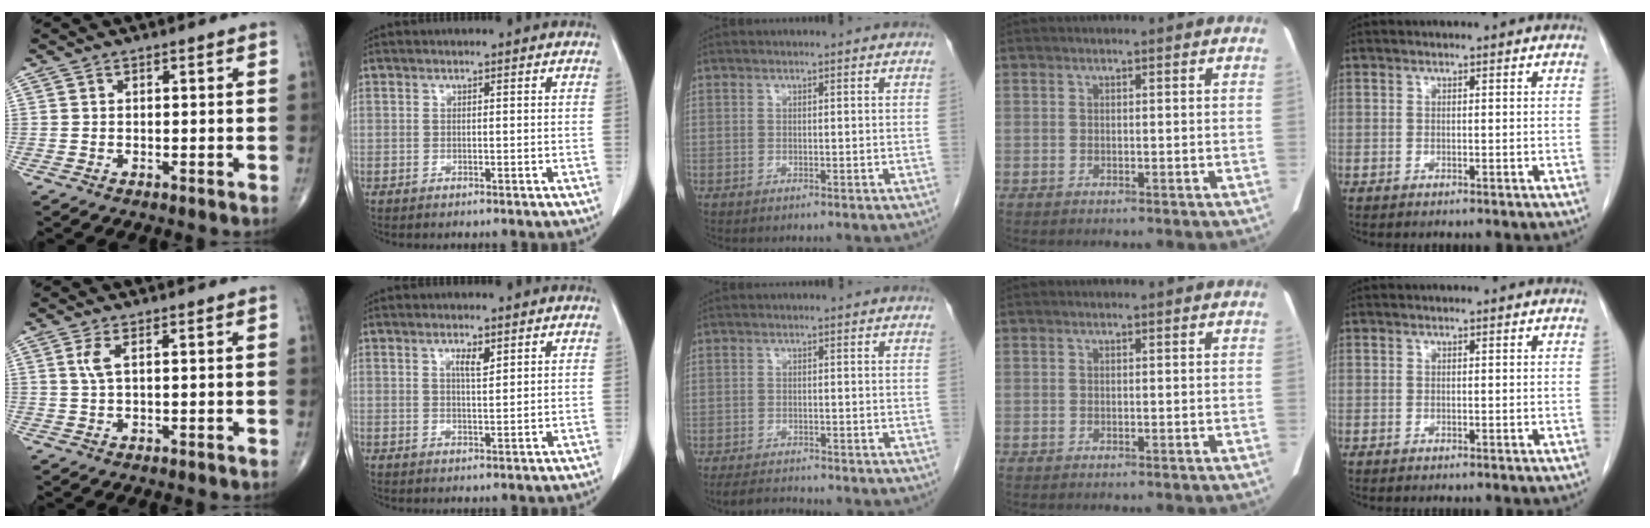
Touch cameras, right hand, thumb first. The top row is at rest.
{"thumb": {"total": 2.3, "force": [0.7, 0.4, 2.1], "torque": [-0.062, 0.005, 0.020]}, "index": {"total": 2.4, "force": [1.3, 0.5, 1.9], "torque": [-0.036, -0.001, 0.023]}, "middle": {"total": 3.4, "force": [-3.3, 0.1, 0.8], "torque": [-0.019, -0.017, -0.056]}}